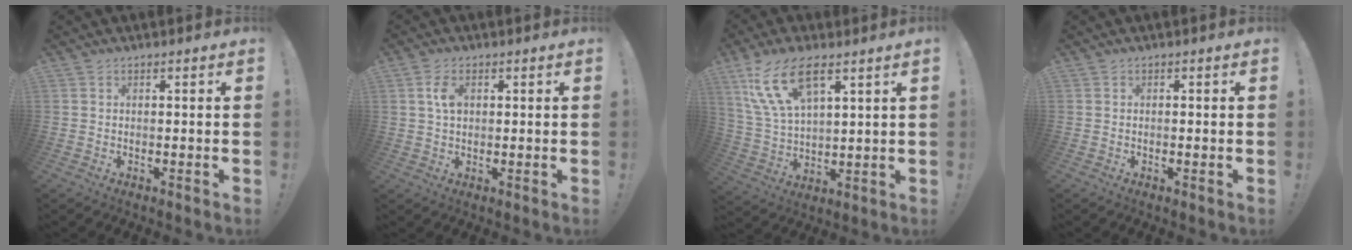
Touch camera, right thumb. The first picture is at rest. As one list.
[{"total": 4.8, "force": [1.4, 2.9, 3.6], "torque": [-0.065, -0.002, 0.022]}, {"total": 14.7, "force": [8.5, 5.6, 10.5], "torque": [-0.219, -0.030, 0.154]}, {"total": 0.6, "force": [-0.4, 0.1, 0.4], "torque": [-0.011, 0.003, -0.007]}]